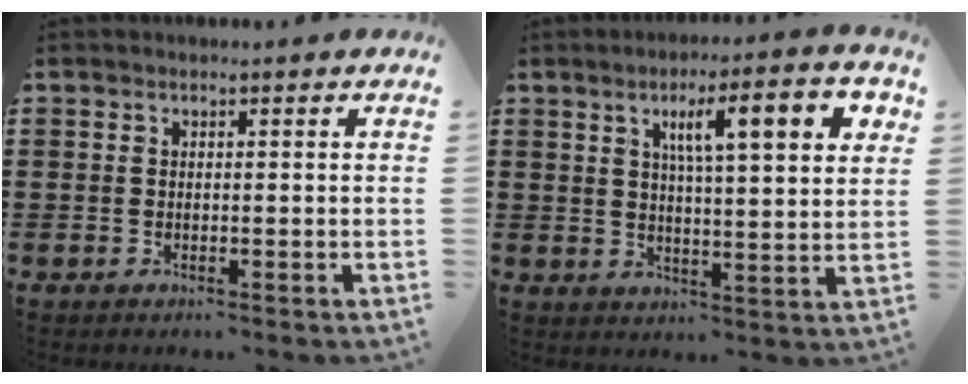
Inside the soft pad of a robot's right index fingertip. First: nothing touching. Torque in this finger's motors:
{"motor_torque": [1.63, 0.51, 0.81, 0.21]}